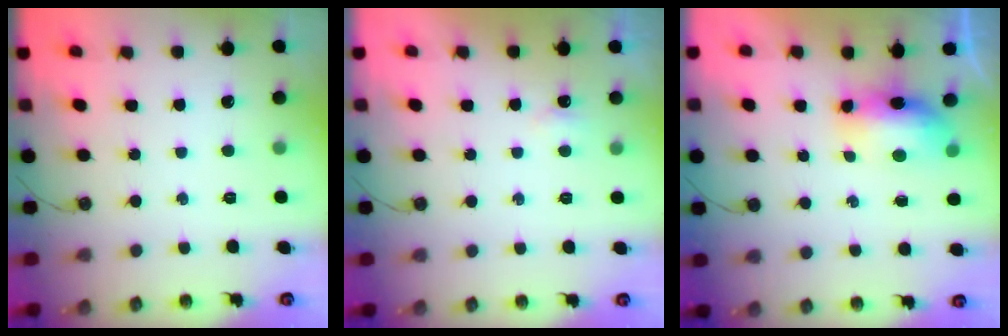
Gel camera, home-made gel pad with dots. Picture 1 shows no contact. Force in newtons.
{"total": 3.2, "press": 3.2, "slide": 0.5}
{"total": 10.0, "press": 9.0, "slide": 4.2}